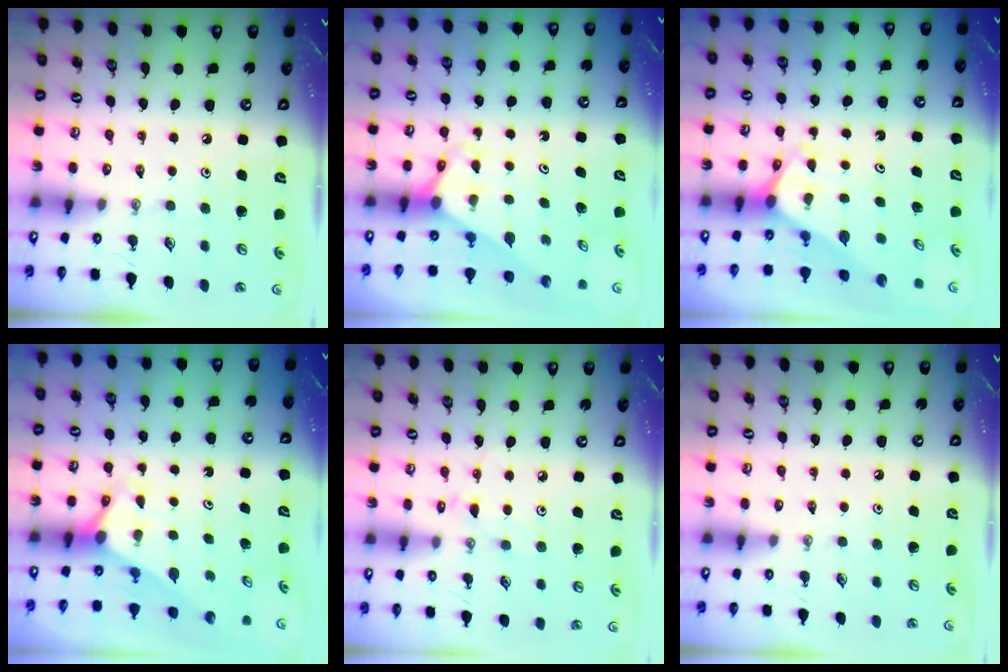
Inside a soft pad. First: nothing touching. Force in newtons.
{"total": 2.7, "press": 2.7, "slide": 0.2}
{"total": 2.0, "press": 2.0, "slide": 0.1}
{"total": 2.9, "press": 2.9, "slide": 0.0}
{"total": 3.9, "press": 3.9, "slide": 0.5}
{"total": 0.0}